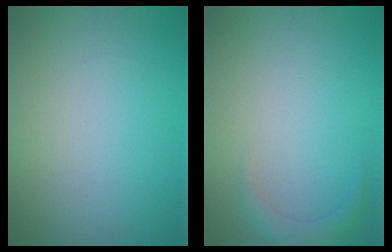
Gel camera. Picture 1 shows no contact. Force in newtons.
{"total": 1.5, "press": 1.5, "slide": 0.1}